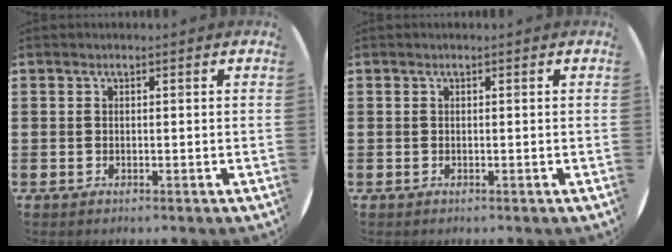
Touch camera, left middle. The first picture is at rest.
{"total": 0.0}